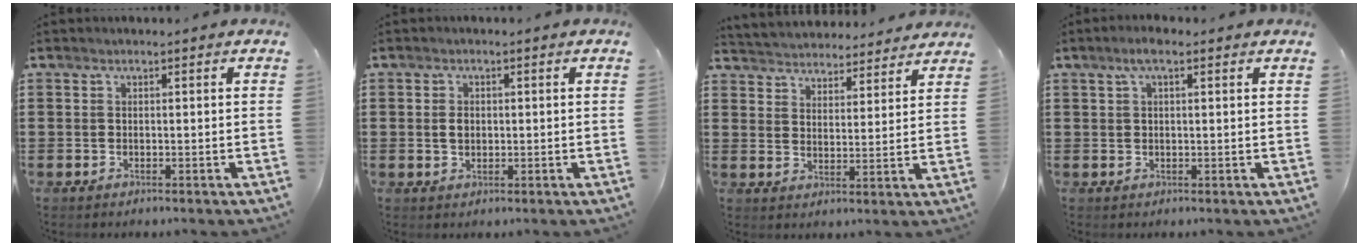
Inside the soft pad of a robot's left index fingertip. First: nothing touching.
{"total": 1.8, "force": [0.1, 1.3, 1.3], "torque": [-0.029, 0.007, 0.001]}
{"total": 3.9, "force": [3.8, 0.3, -0.7], "torque": [-0.008, -0.025, 0.064]}
{"total": 2.7, "force": [1.4, 0.6, 2.2], "torque": [-0.045, 0.006, 0.022]}